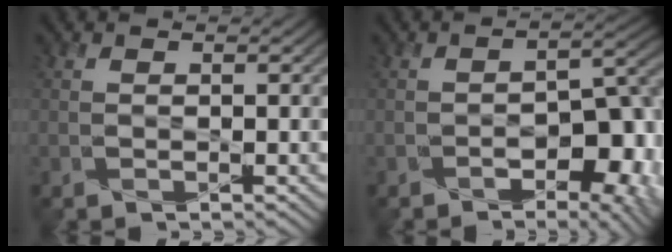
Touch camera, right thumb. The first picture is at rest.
{"total": 11.7, "force": [-5.1, 6.3, 8.4], "torque": [-0.074, -0.001, -0.064]}